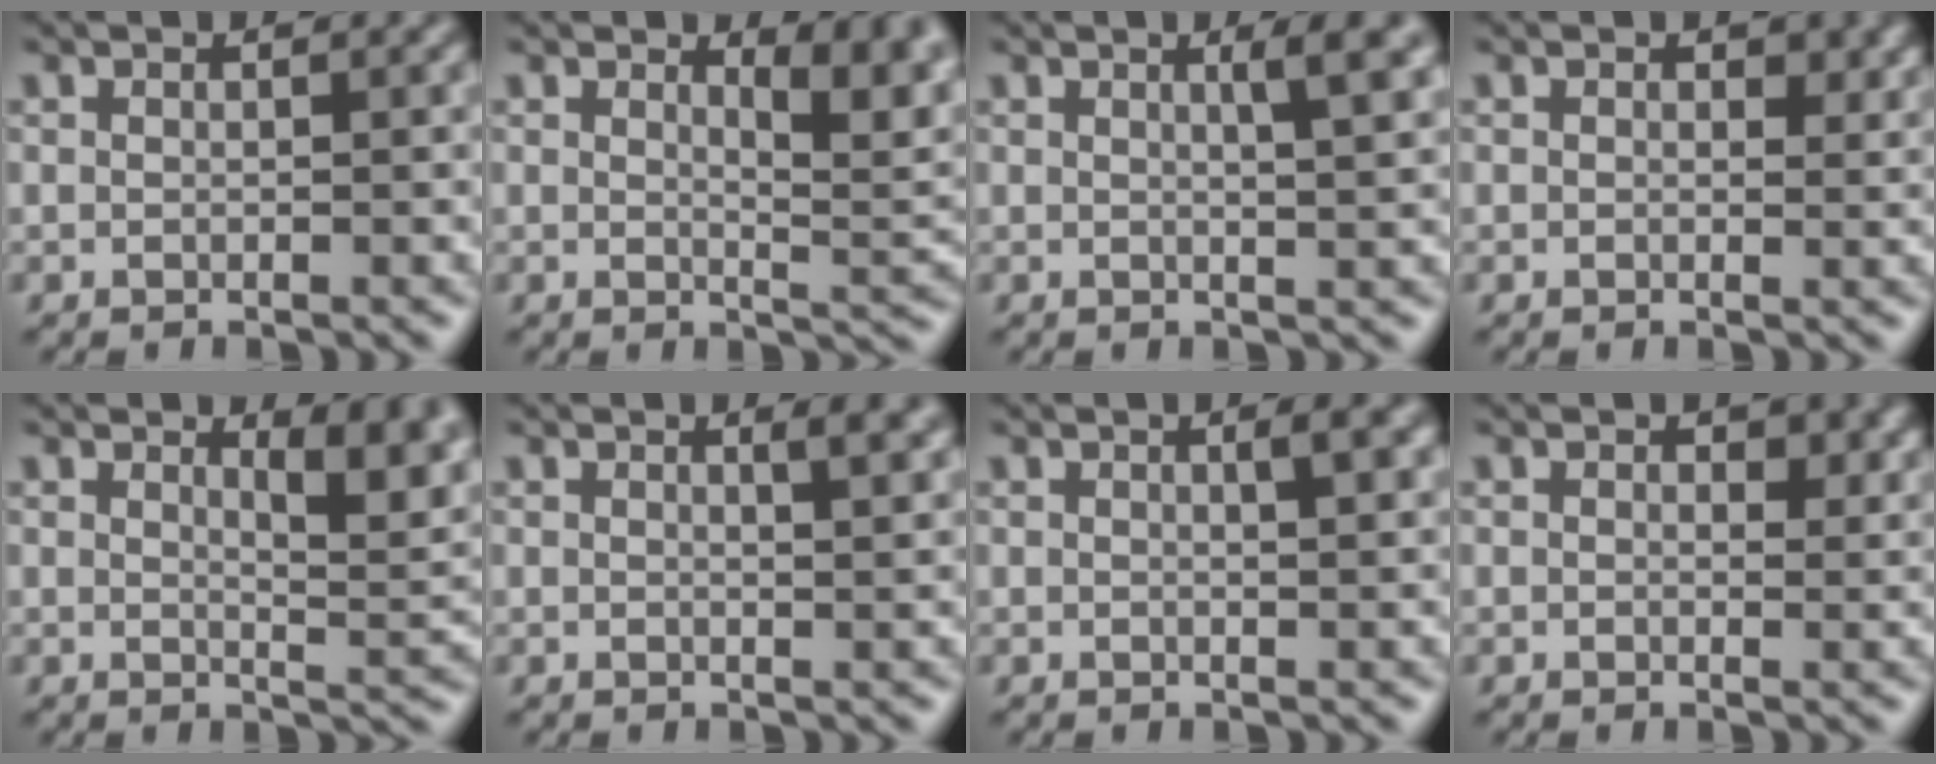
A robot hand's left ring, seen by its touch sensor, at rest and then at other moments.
{"total": 4.6, "force": [2.3, 1.6, 3.6], "torque": [-0.038, -0.006, 0.033]}
{"total": 3.1, "force": [1.2, 0.7, 2.7], "torque": [-0.025, 0.006, 0.014]}
{"total": 1.3, "force": [0.5, 0.8, 0.9], "torque": [-0.006, -0.003, 0.005]}
{"total": 4.9, "force": [2.4, 1.7, 3.9], "torque": [-0.039, -0.004, 0.035]}
{"total": 2.4, "force": [1.1, 0.8, 1.9], "torque": [-0.012, 0.004, 0.012]}
{"total": 2.0, "force": [0.7, 0.5, 1.8], "torque": [-0.021, 0.003, 0.009]}
{"total": 1.5, "force": [0.6, 0.9, 1.0], "torque": [-0.008, -0.005, 0.007]}